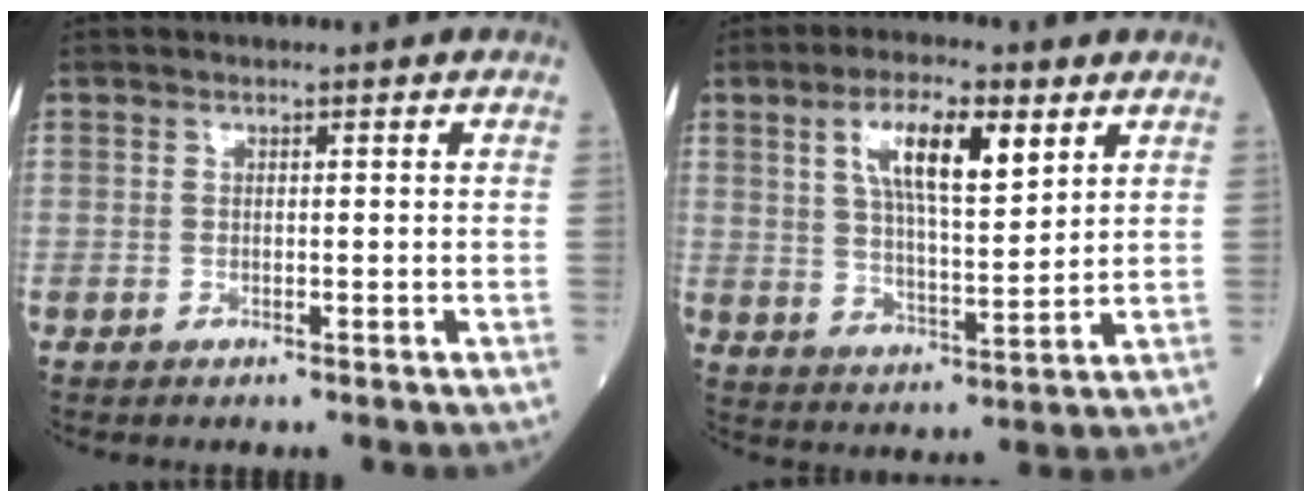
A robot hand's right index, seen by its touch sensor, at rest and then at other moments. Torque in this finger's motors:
{"motor_torque": [1.23, 0.91, 0.28, 0.11]}